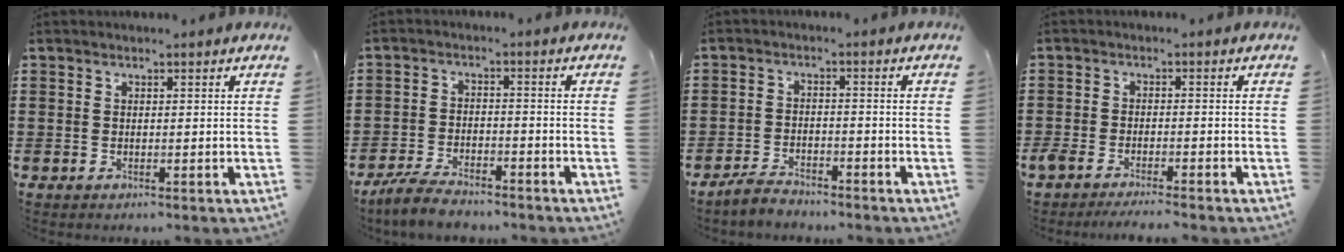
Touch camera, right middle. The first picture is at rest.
{"total": 4.8, "force": [-4.3, 1.0, 1.7], "torque": [-0.043, 0.001, -0.089]}
{"total": 3.0, "force": [-2.9, 0.6, 0.6], "torque": [-0.023, 0.003, -0.063]}
{"total": 2.6, "force": [-2.5, 0.2, 0.8], "torque": [-0.029, -0.006, -0.057]}